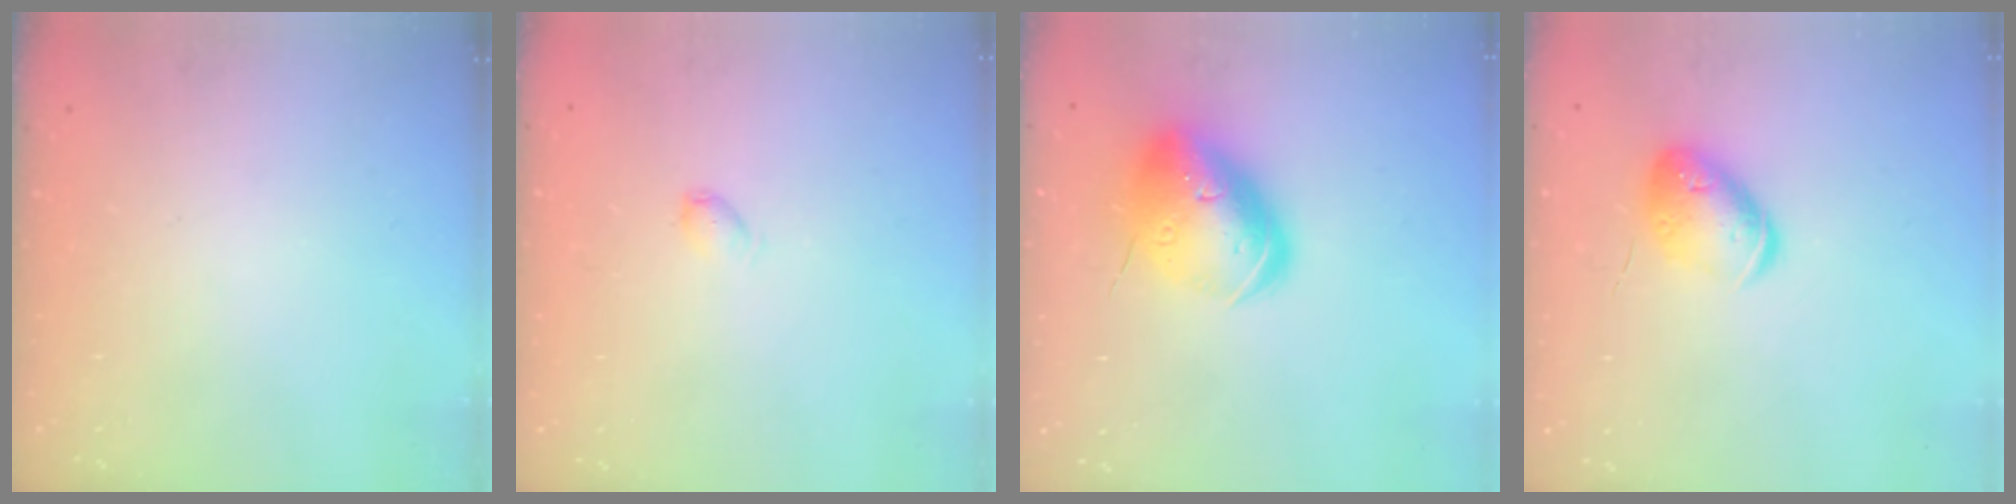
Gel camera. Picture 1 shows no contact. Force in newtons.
{"total": 3.1, "press": 3.1, "slide": 0.4}
{"total": 18.3, "press": 18.0, "slide": 2.9}
{"total": 13.2, "press": 13.1, "slide": 1.4}